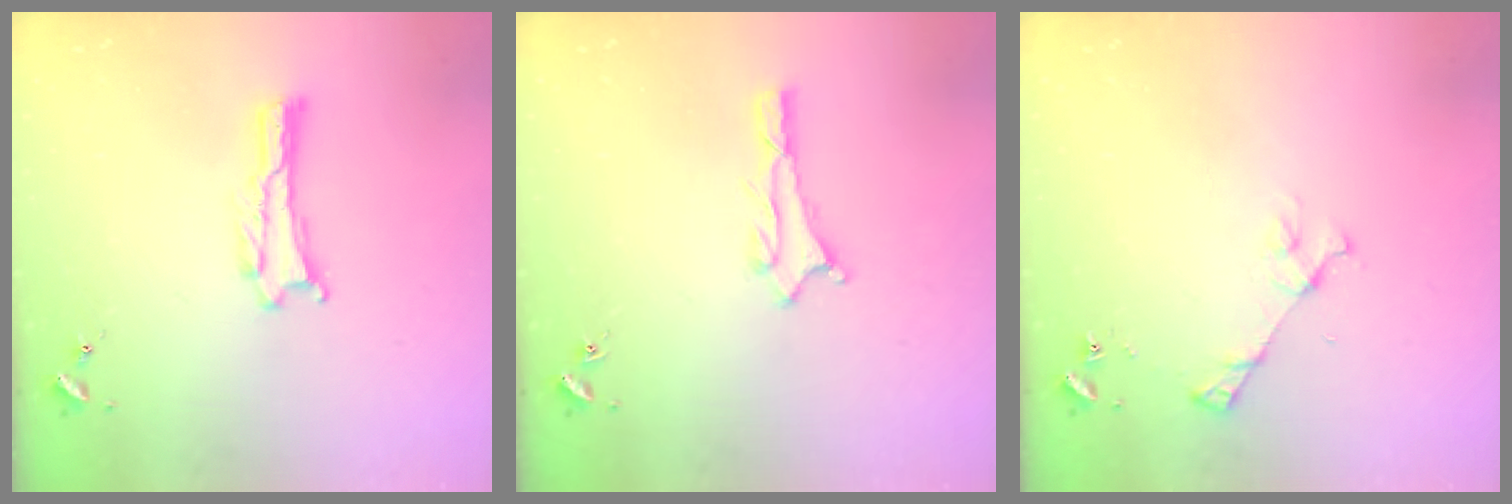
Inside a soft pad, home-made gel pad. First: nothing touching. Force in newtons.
{"total": 1.1, "press": 1.0, "slide": 0.1}
{"total": 3.4, "press": 3.3, "slide": 0.2}